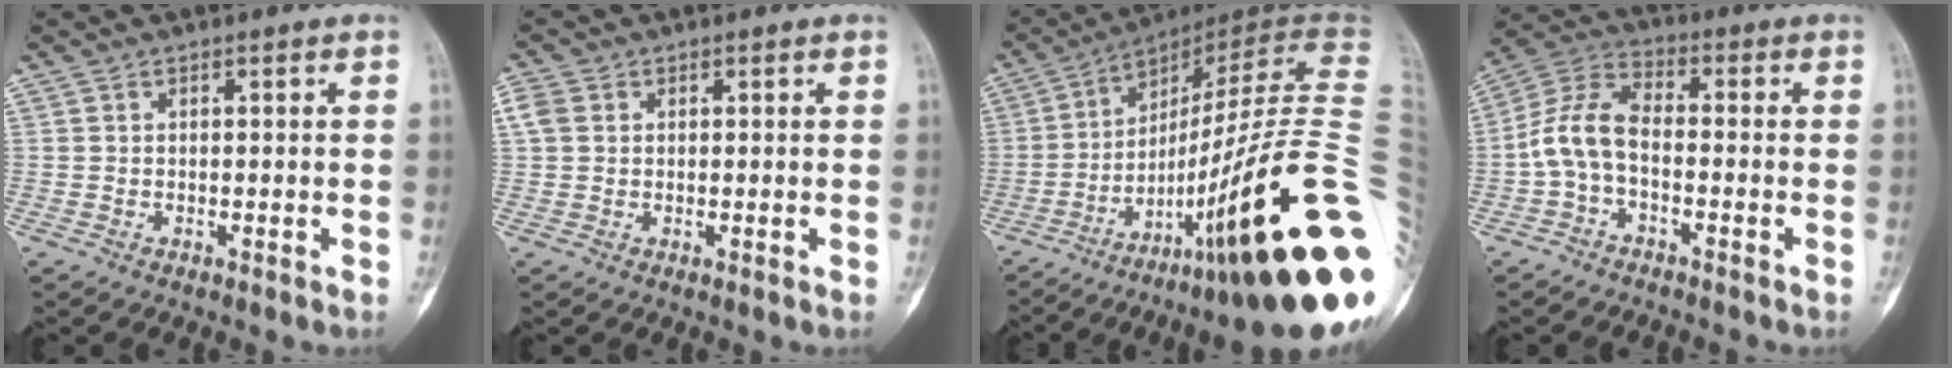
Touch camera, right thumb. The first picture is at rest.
{"total": 3.0, "force": [0.8, 2.4, 1.5], "torque": [-0.039, 0.008, 0.015]}
{"total": 35.0, "force": [-8.6, 6.1, 33.3], "torque": [-0.425, 0.036, -0.140]}
{"total": 8.4, "force": [-2.0, 4.6, 6.8], "torque": [-0.139, 0.035, -0.053]}